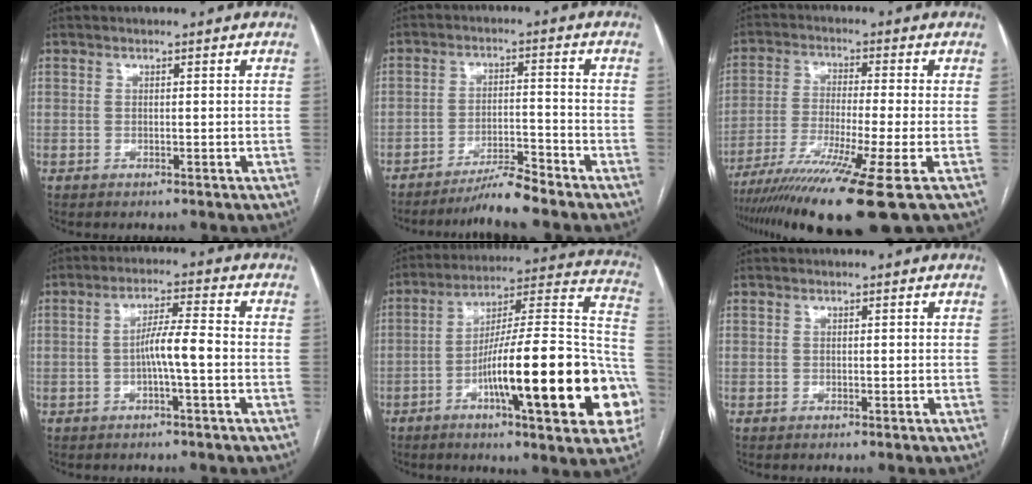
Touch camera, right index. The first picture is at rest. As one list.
[{"total": 5.5, "force": [-5.1, -0.6, 2.1], "torque": [-0.031, -0.011, -0.091]}, {"total": 14.6, "force": [-9.6, -1.6, 11.0], "torque": [-0.197, -0.043, -0.162]}, {"total": 5.5, "force": [-1.1, 0.2, 5.3], "torque": [-0.094, 0.010, -0.021]}, {"total": 26.7, "force": [-8.5, 3.3, 25.1], "torque": [-0.300, 0.011, -0.124]}, {"total": 0.0}]